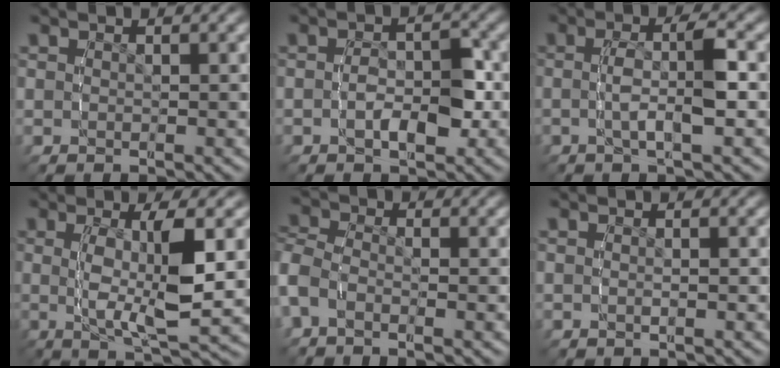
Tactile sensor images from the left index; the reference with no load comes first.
{"total": 2.7, "force": [-1.3, 1.7, 1.8], "torque": [-0.040, -0.001, -0.023]}
{"total": 3.2, "force": [-0.6, 0.1, 3.2], "torque": [-0.068, 0.002, -0.008]}
{"total": 6.8, "force": [0.3, 1.6, 6.6], "torque": [-0.123, -0.013, 0.016]}
{"total": 3.9, "force": [-1.2, 3.2, 1.8], "torque": [-0.063, -0.007, -0.030]}
{"total": 0.0}